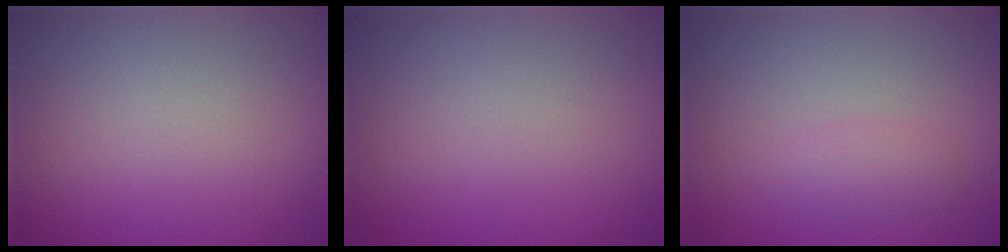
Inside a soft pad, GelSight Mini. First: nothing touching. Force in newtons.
{"total": 0.0}
{"total": 1.5, "press": 1.4, "slide": 0.1}